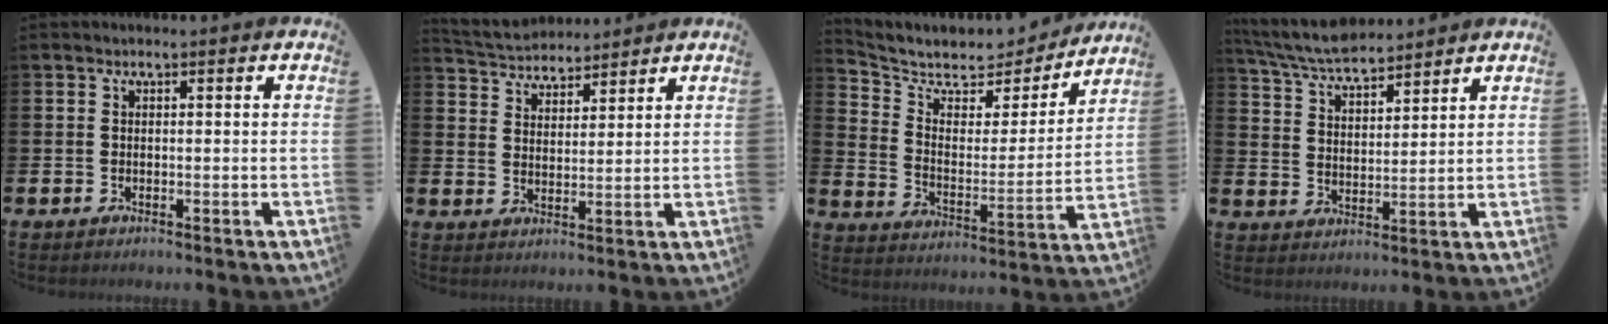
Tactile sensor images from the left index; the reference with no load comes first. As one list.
[{"total": 4.2, "force": [4.0, 1.2, -0.3], "torque": [-0.018, -0.023, 0.072]}, {"total": 6.8, "force": [6.0, 2.9, 1.5], "torque": [-0.063, -0.050, 0.098]}, {"total": 6.3, "force": [6.0, 0.9, 1.5], "torque": [-0.056, -0.026, 0.109]}]